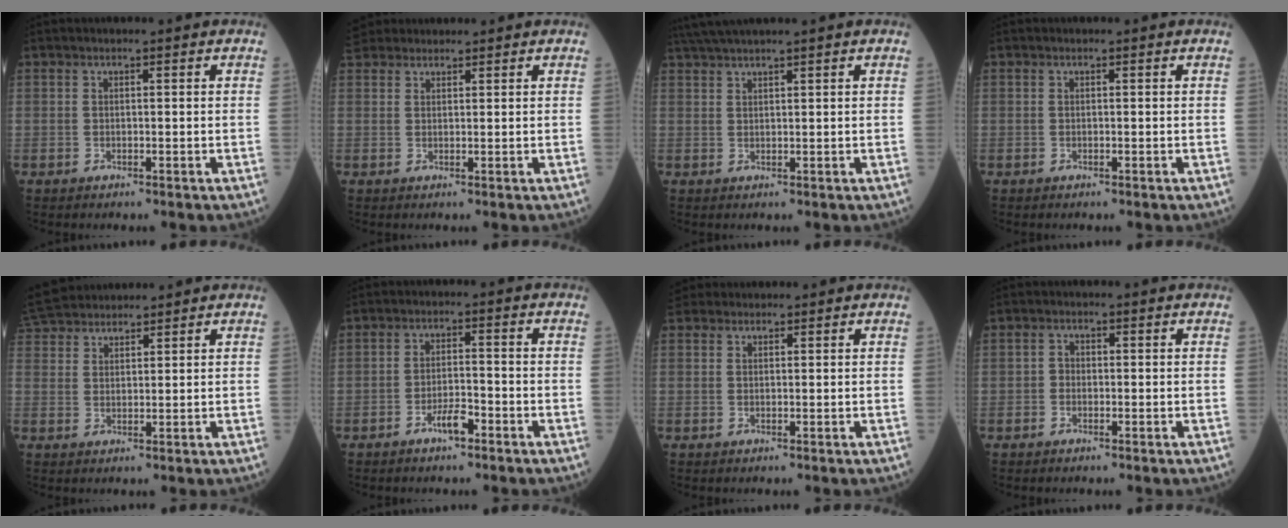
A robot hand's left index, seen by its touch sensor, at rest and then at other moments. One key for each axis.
{"total": 4.7, "fx": 4.3, "fy": 1.7, "fz": 0.7, "tx": -0.018, "ty": 0.029, "tz": 0.081}
{"total": 5.2, "fx": 4.5, "fy": -1.0, "fz": 2.6, "tx": -0.050, "ty": 0.027, "tz": 0.087}
{"total": 0.0}
{"total": 9.4, "fx": 8.7, "fy": 2.3, "fz": 2.8, "tx": -0.061, "ty": 0.042, "tz": 0.161}
{"total": 3.4, "fx": -2.3, "fy": 0.8, "fz": 2.3, "tx": -0.043, "ty": 0.002, "tz": -0.044}
{"total": 2.8, "fx": 2.6, "fy": 1.2, "fz": 0.2, "tx": -0.005, "ty": 0.027, "tz": 0.044}
{"total": 1.7, "fx": -0.5, "fy": 1.4, "fz": 0.7, "tx": -0.008, "ty": 0.005, "tz": -0.015}